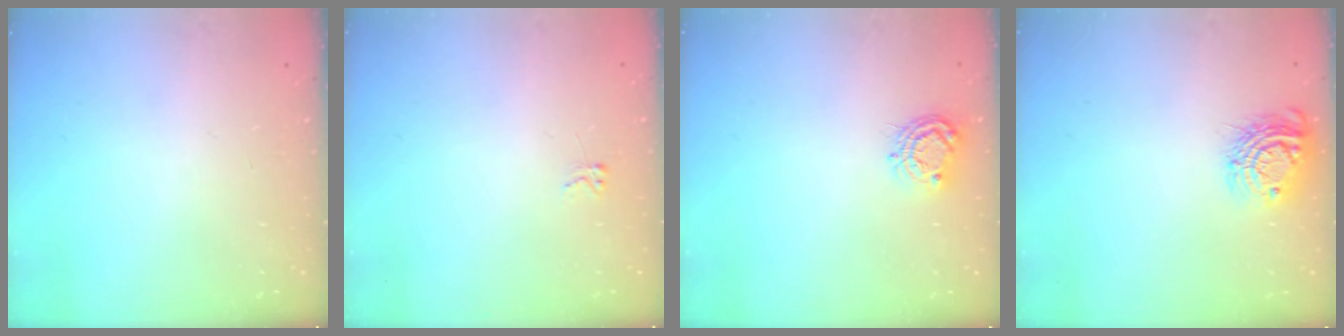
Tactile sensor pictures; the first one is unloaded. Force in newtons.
{"total": 2.6, "press": 2.6, "slide": 0.4}
{"total": 7.6, "press": 7.6, "slide": 0.5}
{"total": 10.7, "press": 10.7, "slide": 0.4}